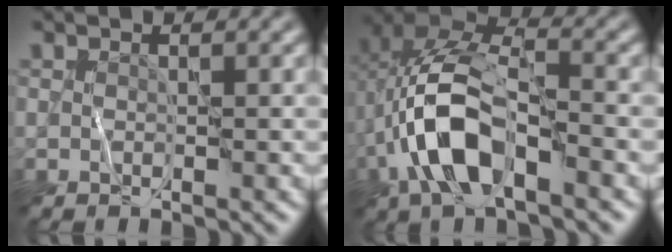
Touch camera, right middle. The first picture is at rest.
{"total": 9.2, "force": [-2.7, 4.6, 7.5], "torque": [-0.156, 0.009, -0.057]}